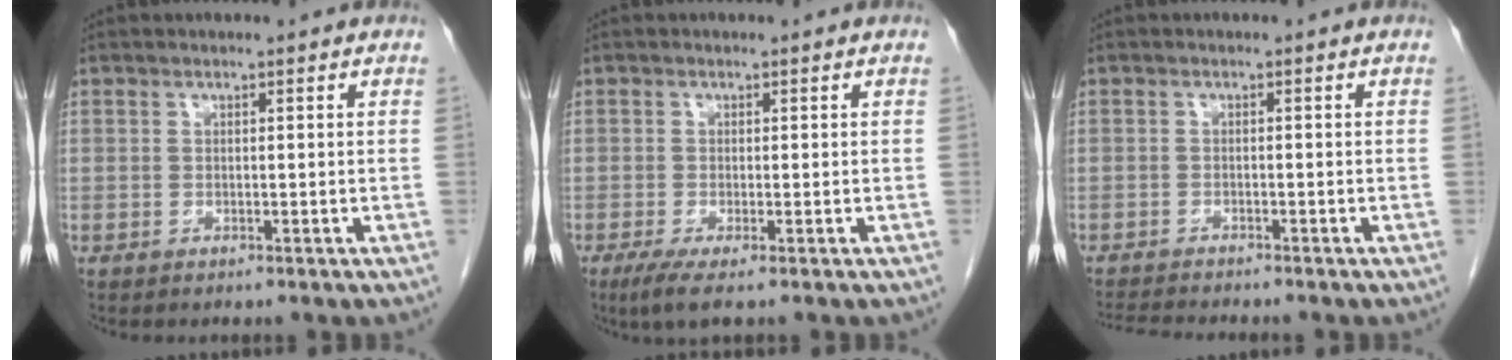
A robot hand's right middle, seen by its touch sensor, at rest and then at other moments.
{"total": 3.1, "force": [-1.7, 0.2, 2.6], "torque": [-0.049, -0.013, -0.032]}
{"total": 5.0, "force": [-4.7, -0.1, 1.6], "torque": [-0.025, -0.015, -0.078]}